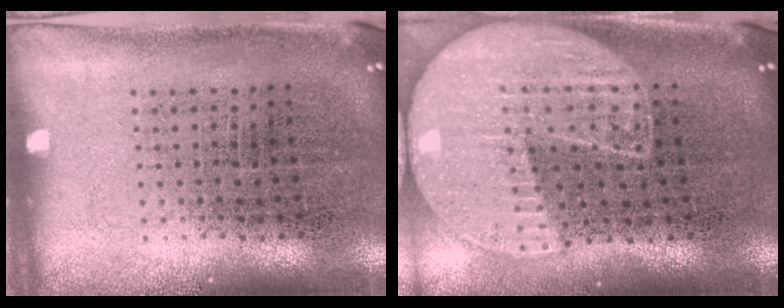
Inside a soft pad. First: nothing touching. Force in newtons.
{"total": 2.0, "press": 1.8, "slide": 0.9}